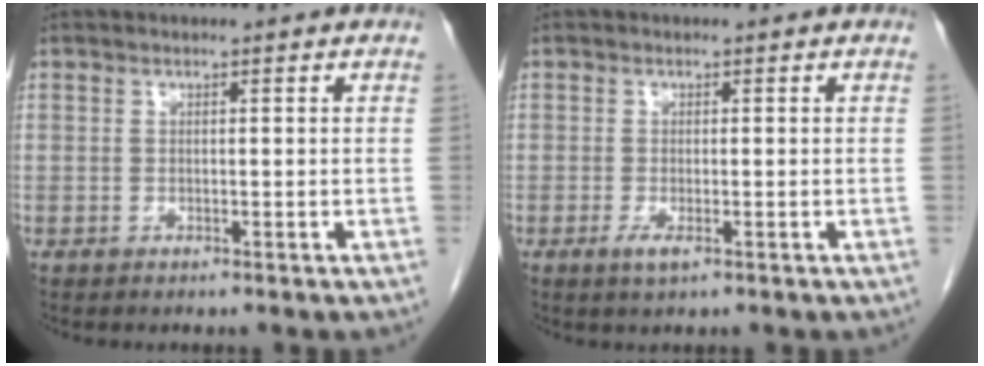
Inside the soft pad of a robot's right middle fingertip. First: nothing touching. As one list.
[{"total": 1.7, "force": [-0.8, 0.3, 1.5], "torque": [-0.031, -0.006, -0.012]}]